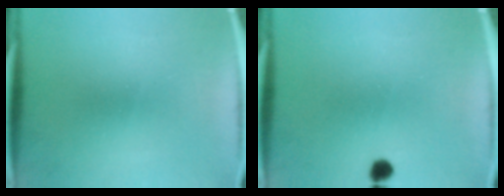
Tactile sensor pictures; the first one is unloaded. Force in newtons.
{"total": 2.0}